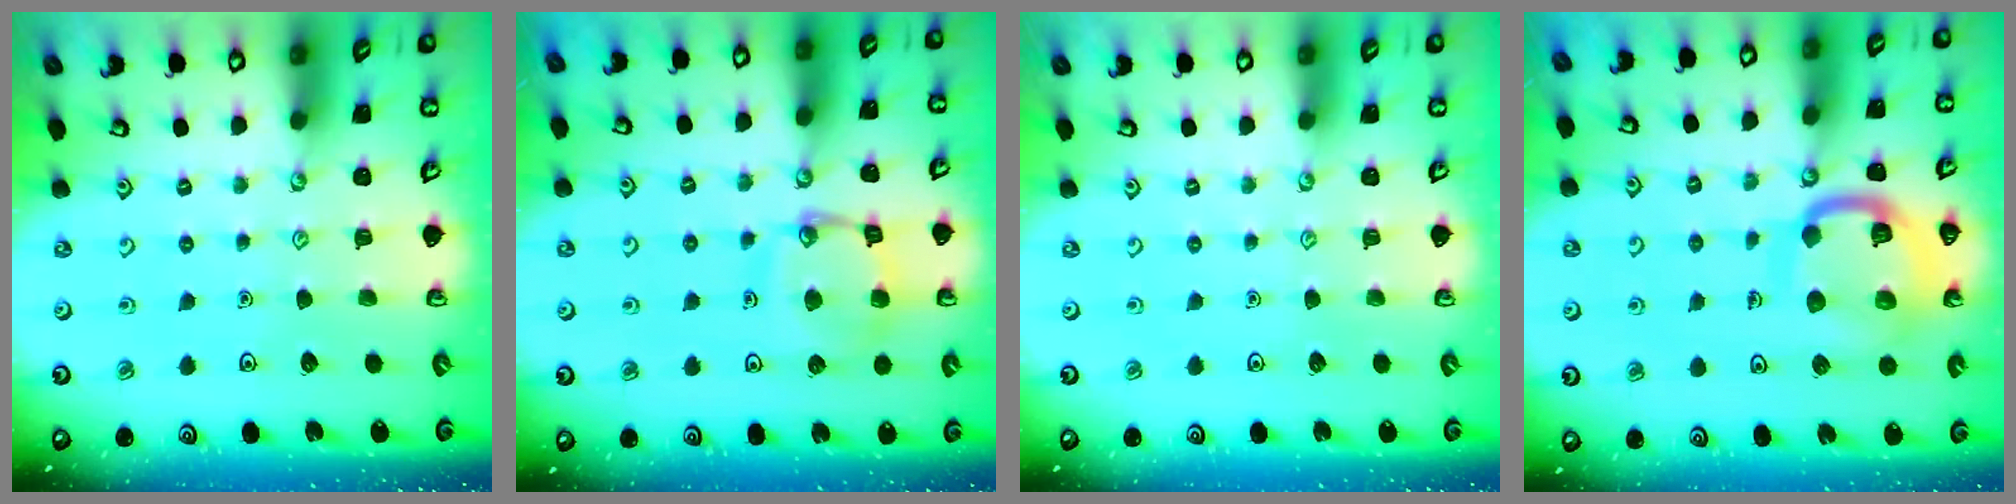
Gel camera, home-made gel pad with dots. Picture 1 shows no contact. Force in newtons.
{"total": 13.8, "press": 13.7, "slide": 1.5}
{"total": 0.0}
{"total": 14.5, "press": 14.4, "slide": 1.6}